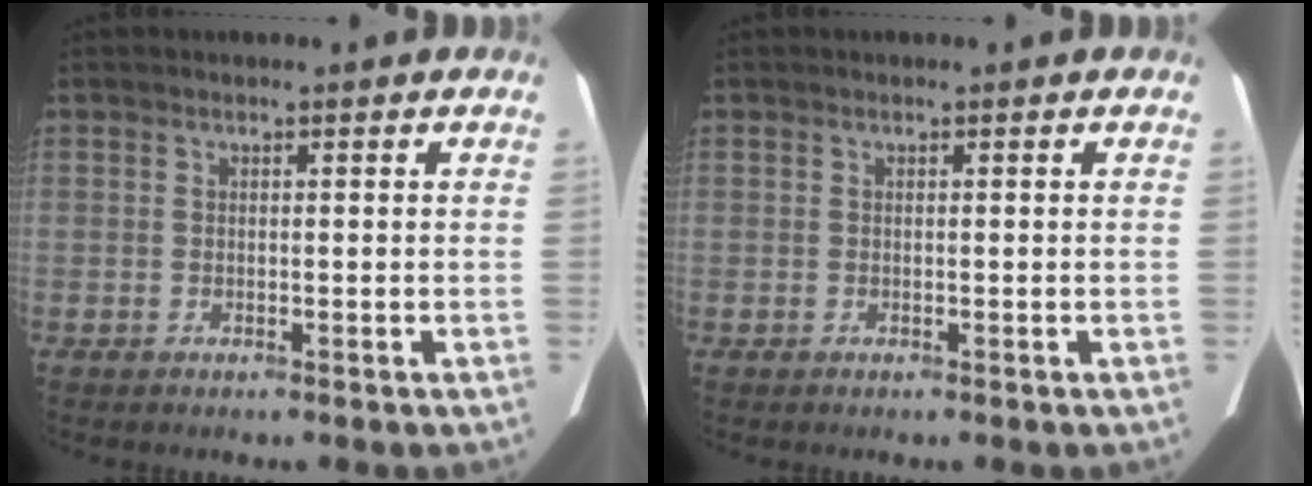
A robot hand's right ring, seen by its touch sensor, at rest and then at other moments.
{"total": 0.0}